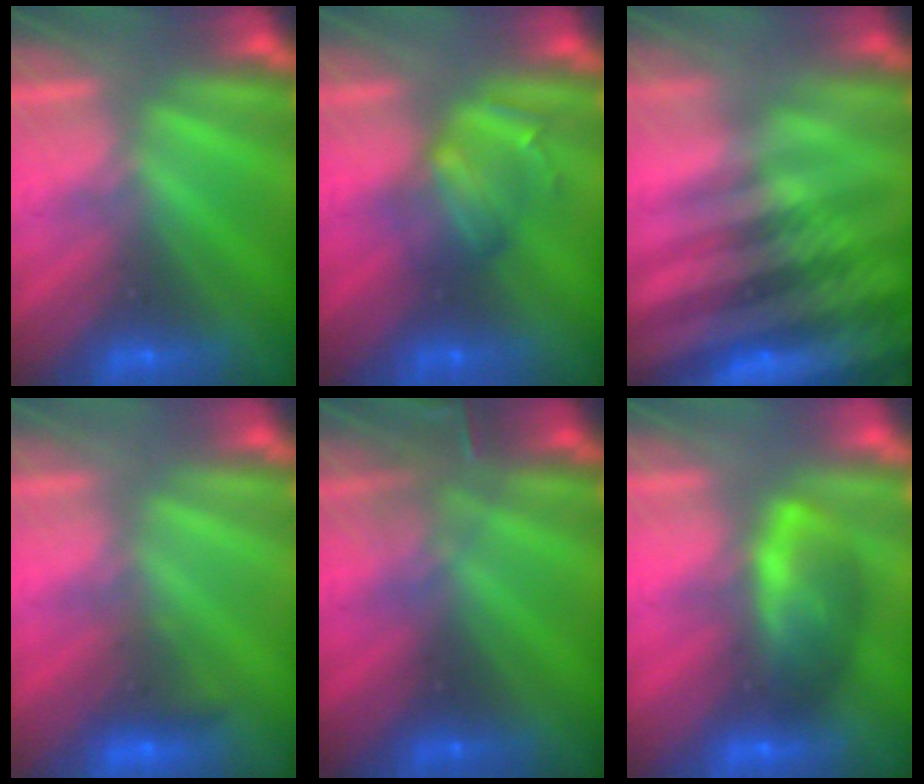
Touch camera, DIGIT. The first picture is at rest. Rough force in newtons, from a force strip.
{"total": 2.4}
{"total": 8.9}
{"total": 2.4}
{"total": 3.0}
{"total": 7.5}